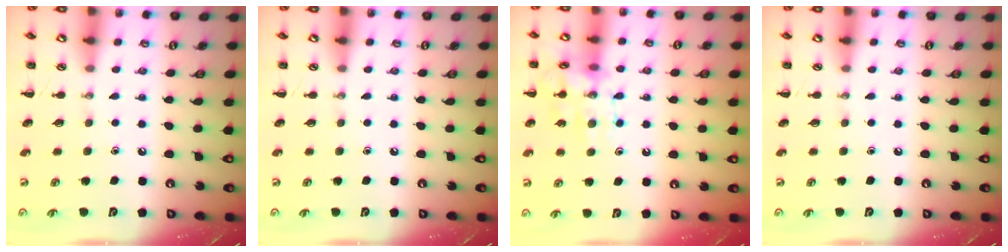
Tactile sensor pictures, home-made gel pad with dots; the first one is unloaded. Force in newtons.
{"total": 0.0}
{"total": 13.5, "press": 13.5, "slide": 1.0}
{"total": 0.0}